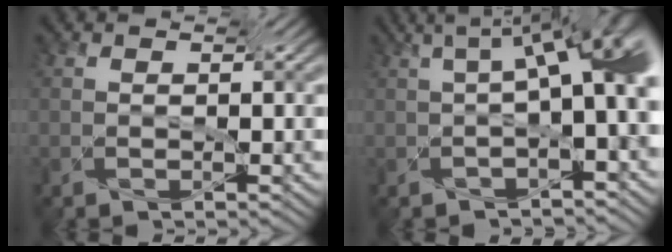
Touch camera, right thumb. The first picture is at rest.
{"total": 11.7, "force": [1.5, 3.7, 10.9], "torque": [-0.124, 0.051, 0.010]}